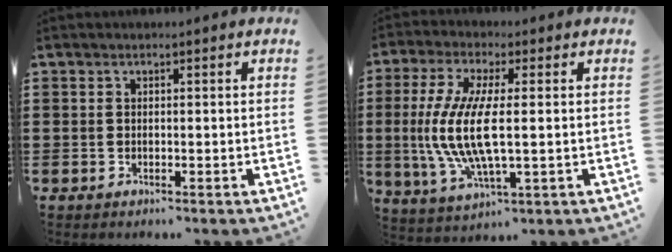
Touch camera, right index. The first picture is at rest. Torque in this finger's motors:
{"motor_torque": [2.14, 0.00, 1.05, 0.21]}